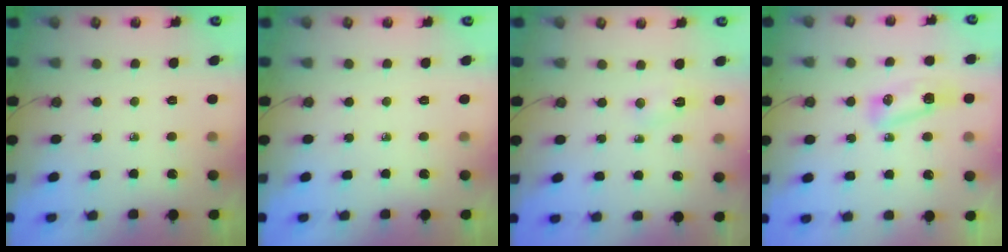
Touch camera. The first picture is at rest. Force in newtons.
{"total": 0.0}
{"total": 3.0, "press": 1.8, "slide": 2.4}
{"total": 7.3, "press": 7.2, "slide": 0.7}